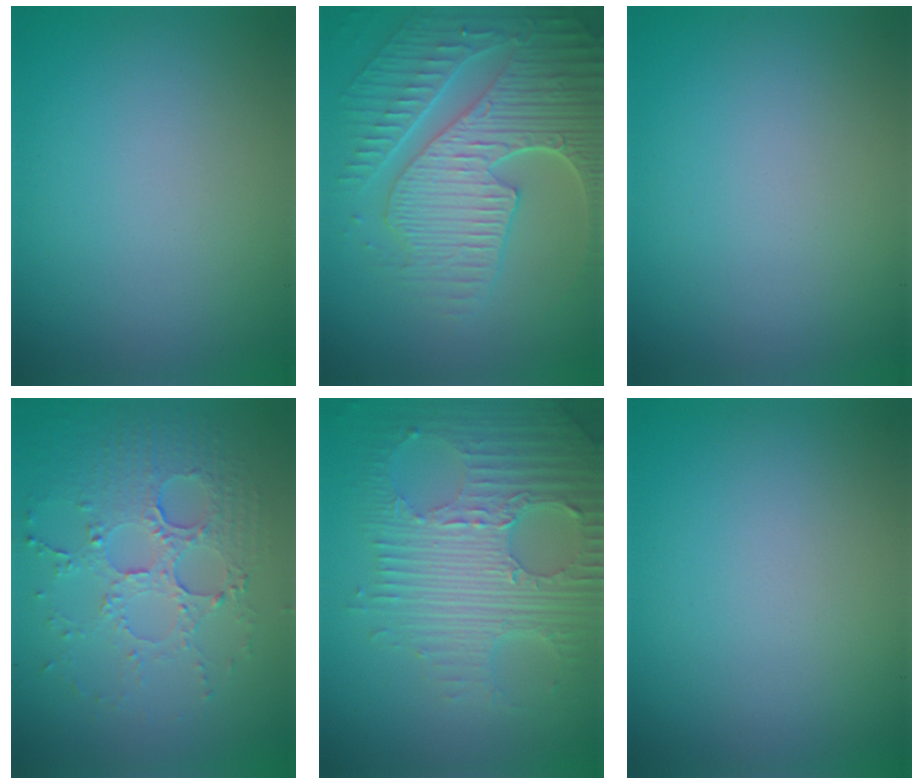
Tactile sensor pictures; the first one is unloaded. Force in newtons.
{"total": 8.9, "press": 6.3, "slide": 6.3}
{"total": 0.0}
{"total": 5.6, "press": 3.9, "slide": 4.1}
{"total": 8.0, "press": 5.7, "slide": 5.6}
{"total": 0.0}